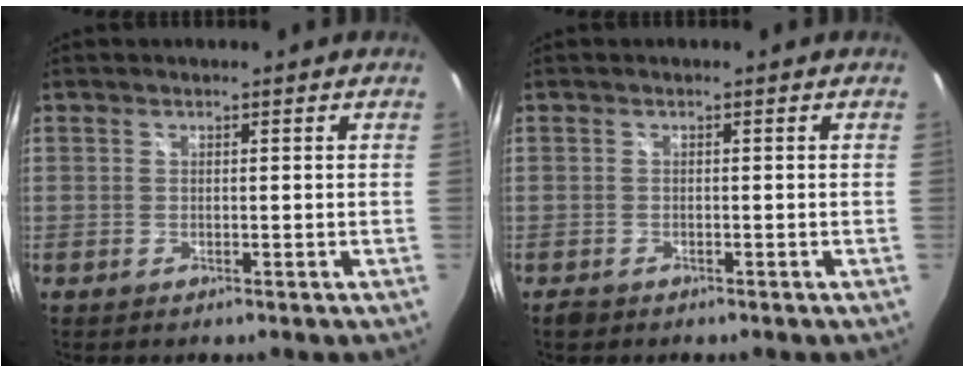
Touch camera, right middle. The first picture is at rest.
{"total": 1.5, "force": [-1.1, 0.8, 0.5], "torque": [-0.013, -0.004, -0.020]}